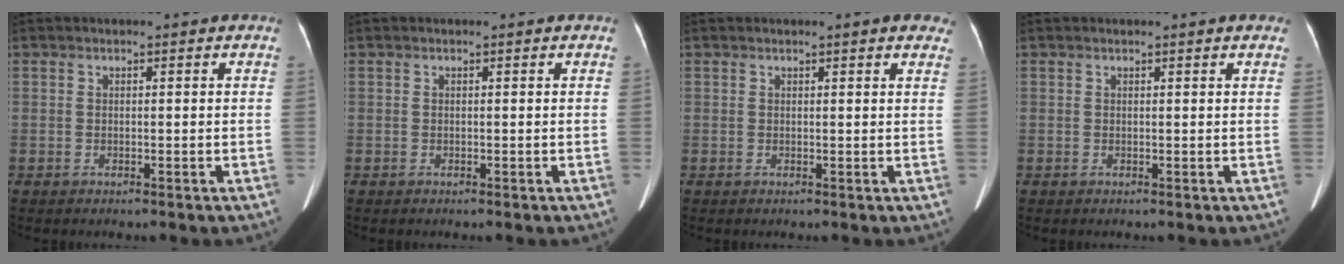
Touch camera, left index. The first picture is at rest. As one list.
[{"total": 0.0}, {"total": 3.8, "force": [3.1, 0.7, 2.2], "torque": [-0.017, 0.008, 0.024]}, {"total": 0.0}]